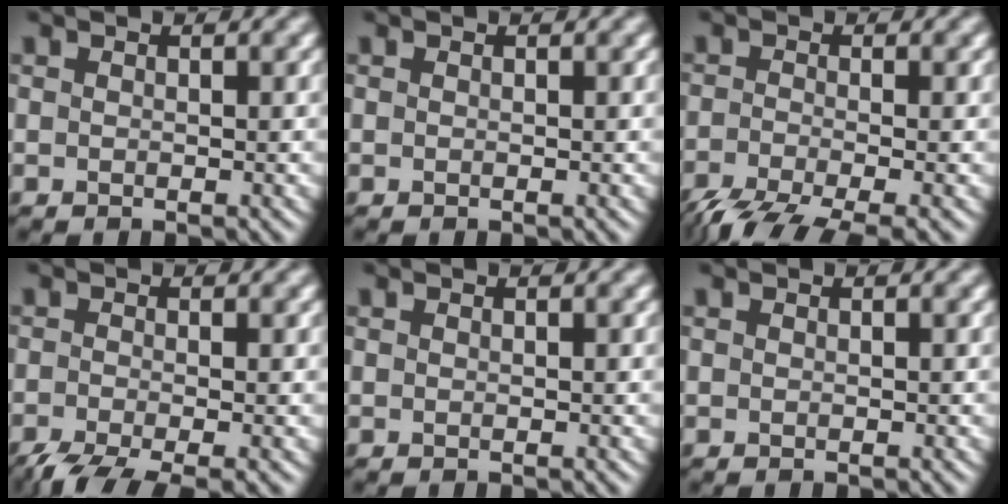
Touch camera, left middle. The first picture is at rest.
{"total": 0.0}
{"total": 6.0, "force": [-4.3, 1.4, 4.0], "torque": [-0.075, -0.016, -0.086]}
{"total": 4.6, "force": [-3.3, 0.8, 3.1], "torque": [-0.058, -0.009, -0.069]}
{"total": 0.0}
{"total": 0.0}